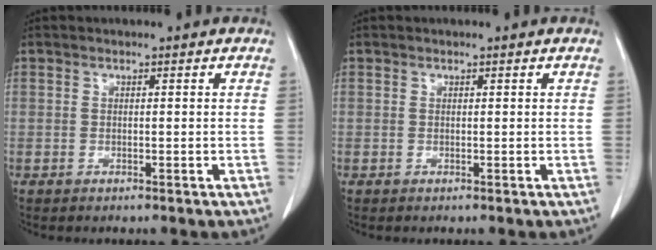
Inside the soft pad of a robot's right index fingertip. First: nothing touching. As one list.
[{"total": 0.0}]